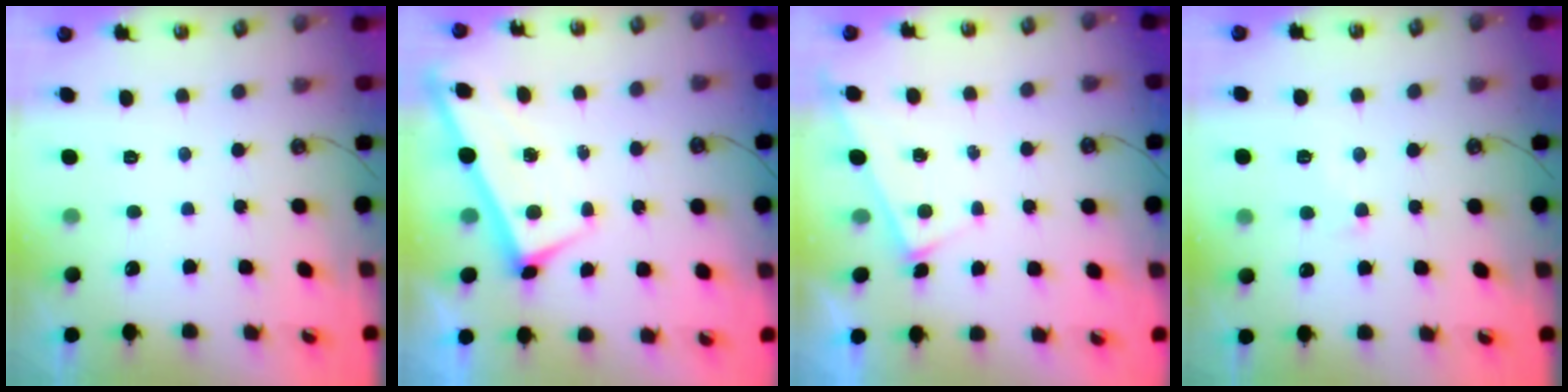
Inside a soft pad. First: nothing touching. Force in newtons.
{"total": 1.2, "press": 1.2, "slide": 0.1}
{"total": 2.9, "press": 2.9, "slide": 0.2}
{"total": 1.0, "press": 0.9, "slide": 0.5}